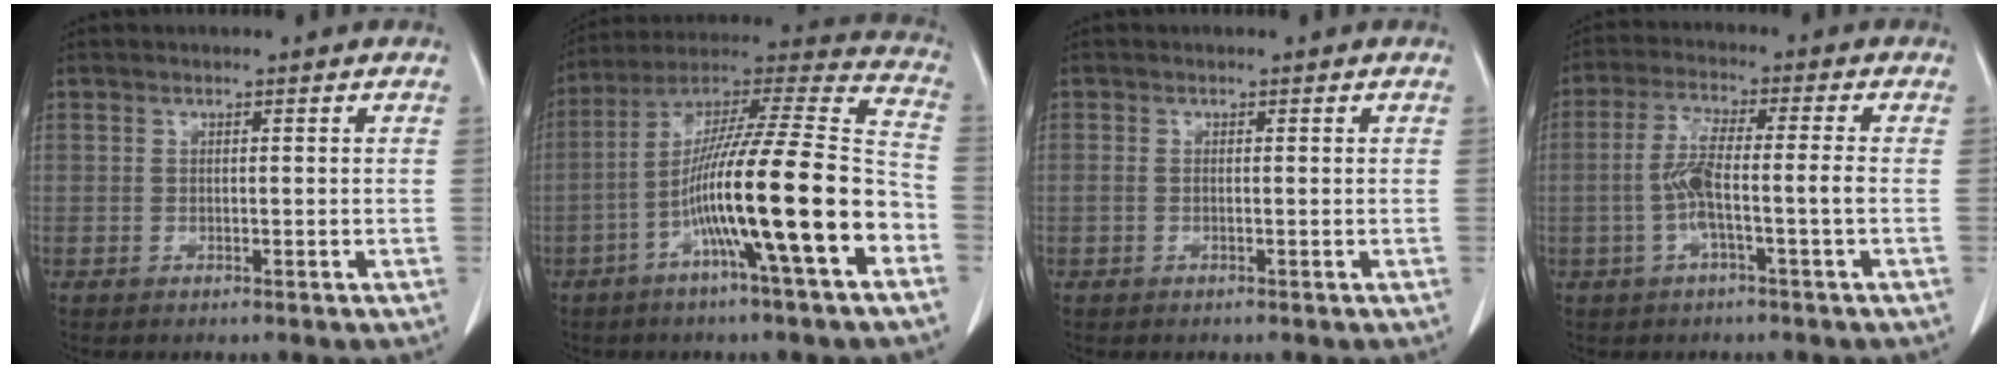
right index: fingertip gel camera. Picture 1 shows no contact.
{"total": 21.0, "force": [-7.2, 0.4, 19.7], "torque": [-0.323, -0.001, -0.128]}
{"total": 0.0}
{"total": 6.3, "force": [-1.4, 0.1, 6.1], "torque": [-0.126, 0.015, -0.026]}